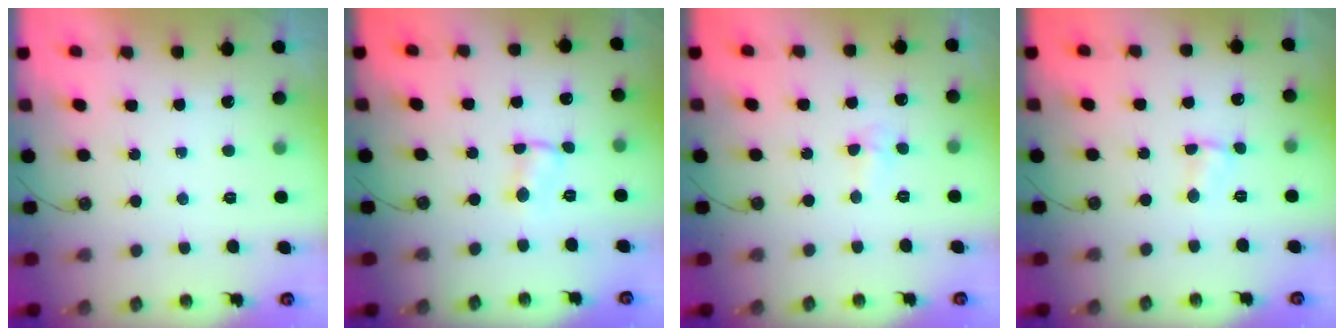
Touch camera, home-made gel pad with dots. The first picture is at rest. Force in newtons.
{"total": 1.4, "press": 1.4, "slide": 0.1}
{"total": 2.8, "press": 2.6, "slide": 1.0}
{"total": 1.5, "press": 1.5, "slide": 0.1}